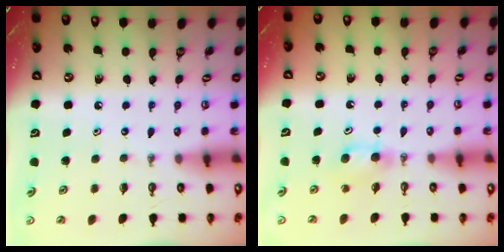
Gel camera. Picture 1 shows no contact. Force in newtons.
{"total": 4.4, "press": 4.4, "slide": 0.7}